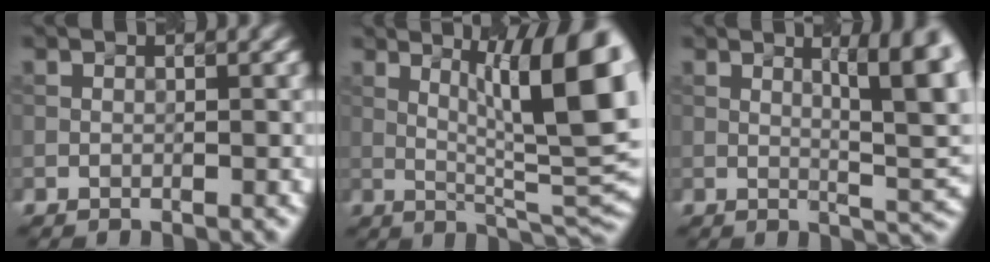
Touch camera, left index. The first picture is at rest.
{"total": 11.7, "force": [2.8, 2.5, 11.1], "torque": [-0.147, 0.002, 0.047]}
{"total": 7.2, "force": [2.1, 1.6, 6.7], "torque": [-0.083, -0.003, 0.035]}